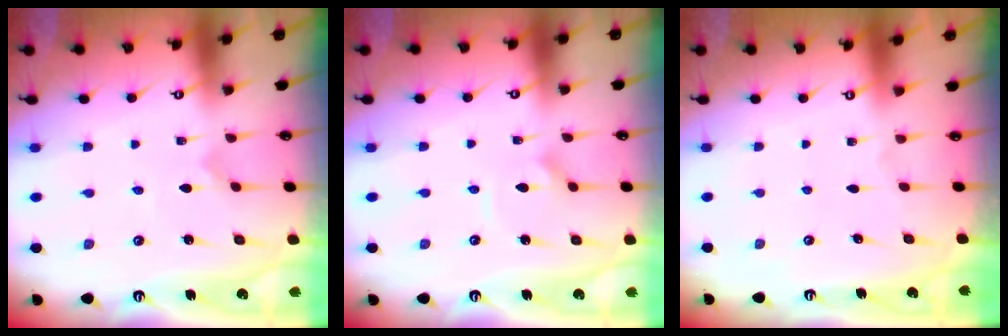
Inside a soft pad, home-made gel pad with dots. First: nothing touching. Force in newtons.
{"total": 2.7, "press": 2.7, "slide": 0.4}
{"total": 0.0}